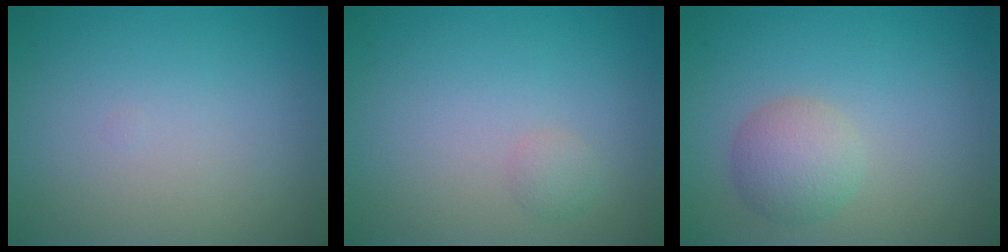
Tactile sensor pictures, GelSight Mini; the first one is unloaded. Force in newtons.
{"total": 0.8, "press": 0.8, "slide": 0.0}
{"total": 3.0, "press": 3.0, "slide": 0.0}